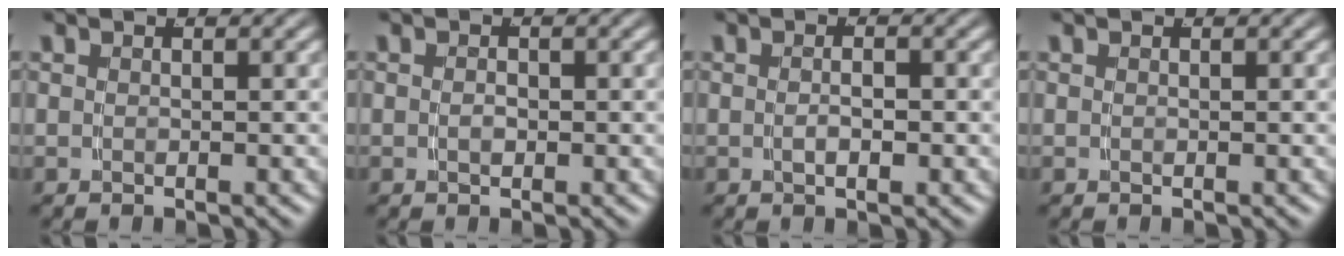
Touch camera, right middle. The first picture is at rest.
{"total": 0.7, "force": [-0.3, 0.4, 0.5], "torque": [-0.018, -0.007, -0.004]}
{"total": 1.5, "force": [-0.6, 0.1, 1.3], "torque": [-0.017, -0.004, -0.008]}
{"total": 0.0}